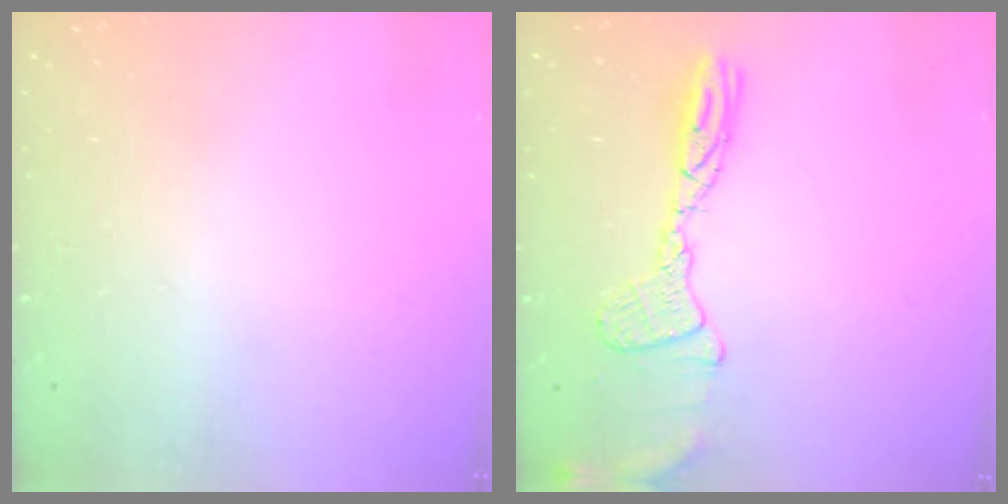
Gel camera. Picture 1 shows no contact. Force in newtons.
{"total": 12.1, "press": 12.0, "slide": 0.9}